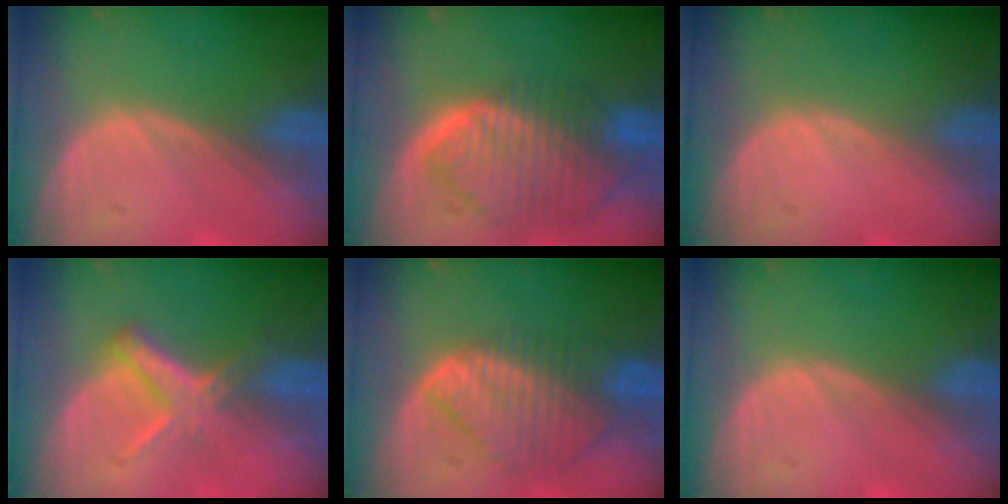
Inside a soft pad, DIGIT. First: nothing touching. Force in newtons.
{"total": 10.0, "press": 8.5, "slide": 5.2}
{"total": 0.0}
{"total": 5.7, "press": 5.1, "slide": 2.6}
{"total": 8.4, "press": 7.6, "slide": 3.6}
{"total": 0.0}